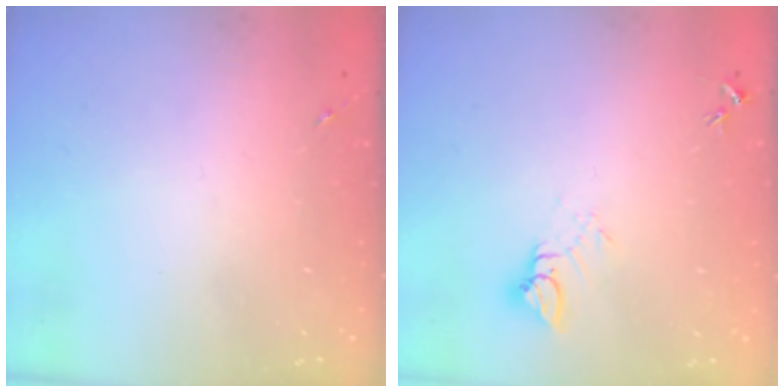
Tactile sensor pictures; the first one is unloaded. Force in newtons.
{"total": 5.0, "press": 5.0, "slide": 0.4}